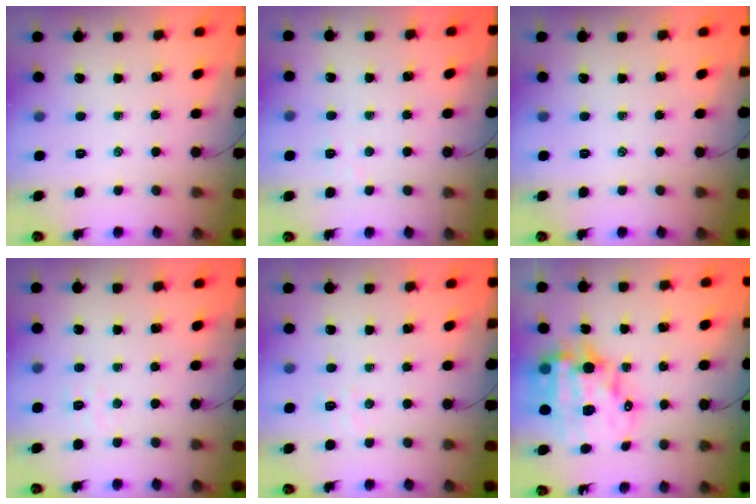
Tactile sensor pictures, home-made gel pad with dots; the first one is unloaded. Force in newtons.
{"total": 2.4, "press": 2.3, "slide": 0.6}
{"total": 0.0}
{"total": 3.8, "press": 3.6, "slide": 1.0}
{"total": 3.5, "press": 3.4, "slide": 0.9}
{"total": 16.4, "press": 15.9, "slide": 3.8}